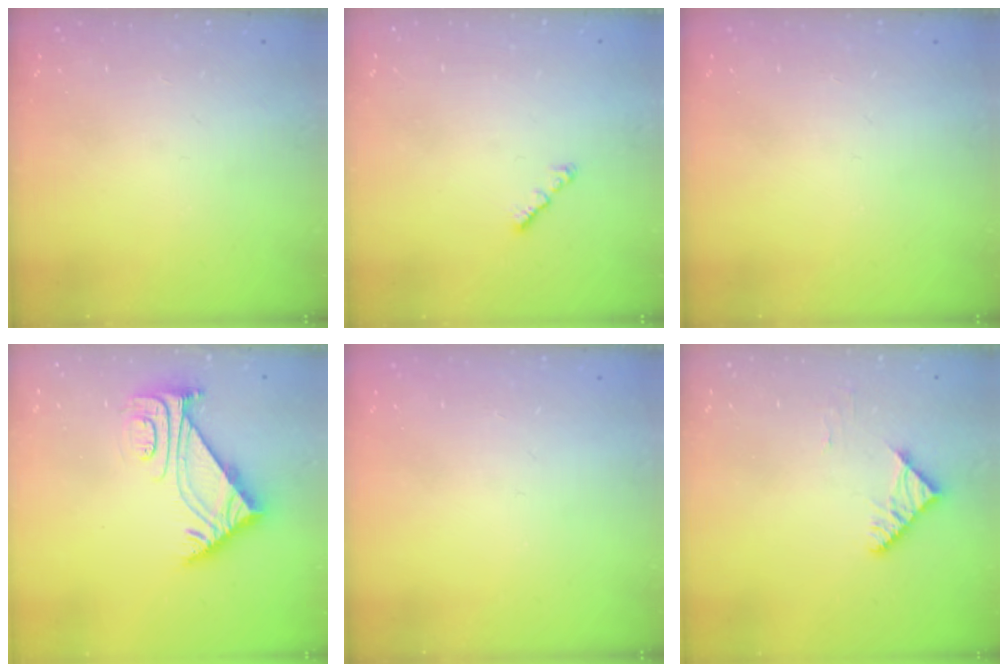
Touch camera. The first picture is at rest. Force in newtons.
{"total": 1.6, "press": 1.5, "slide": 0.5}
{"total": 0.0}
{"total": 8.0, "press": 8.0, "slide": 0.6}
{"total": 0.0}
{"total": 4.5, "press": 4.4, "slide": 0.8}